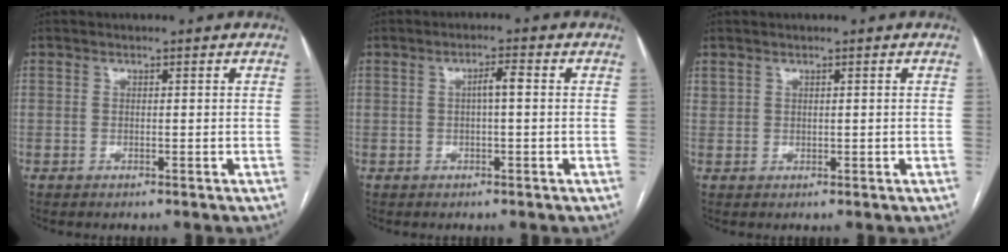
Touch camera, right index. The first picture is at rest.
{"total": 2.3, "force": [0.1, 0.3, 2.3], "torque": [-0.039, 0.005, 0.002]}
{"total": 0.8, "force": [0.7, 0.4, 0.0], "torque": [0.003, 0.003, 0.015]}